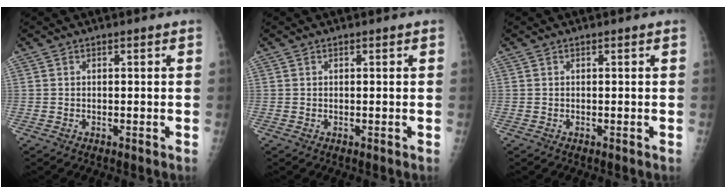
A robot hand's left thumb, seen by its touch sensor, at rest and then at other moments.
{"total": 0.0}
{"total": 0.0}